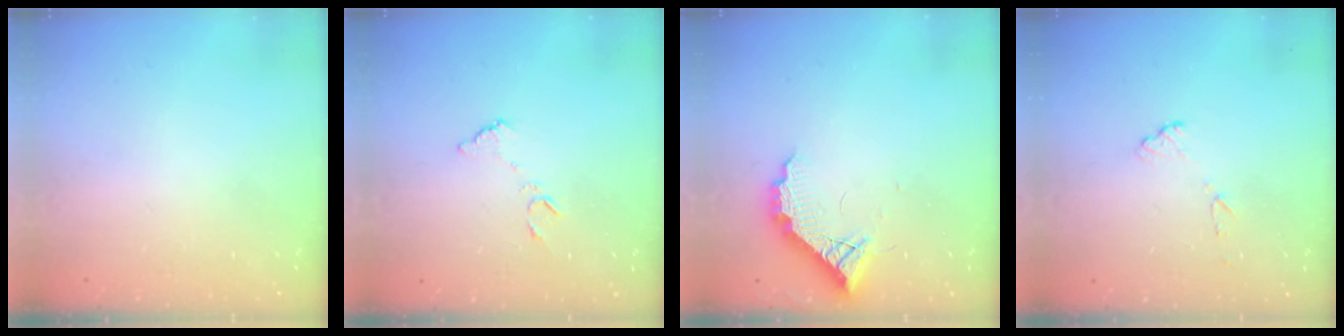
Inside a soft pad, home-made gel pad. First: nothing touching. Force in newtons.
{"total": 6.3, "press": 6.3, "slide": 0.4}
{"total": 10.1, "press": 10.1, "slide": 0.6}
{"total": 7.9, "press": 7.9, "slide": 0.5}